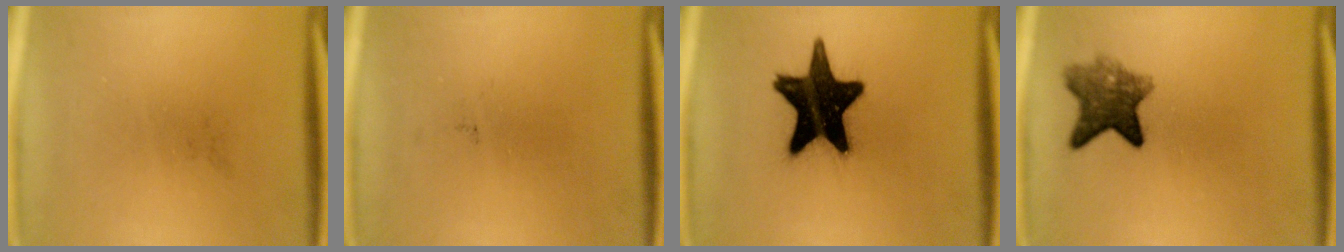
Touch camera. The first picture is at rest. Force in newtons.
{"total": 0.0}
{"total": 19.3}
{"total": 6.6}